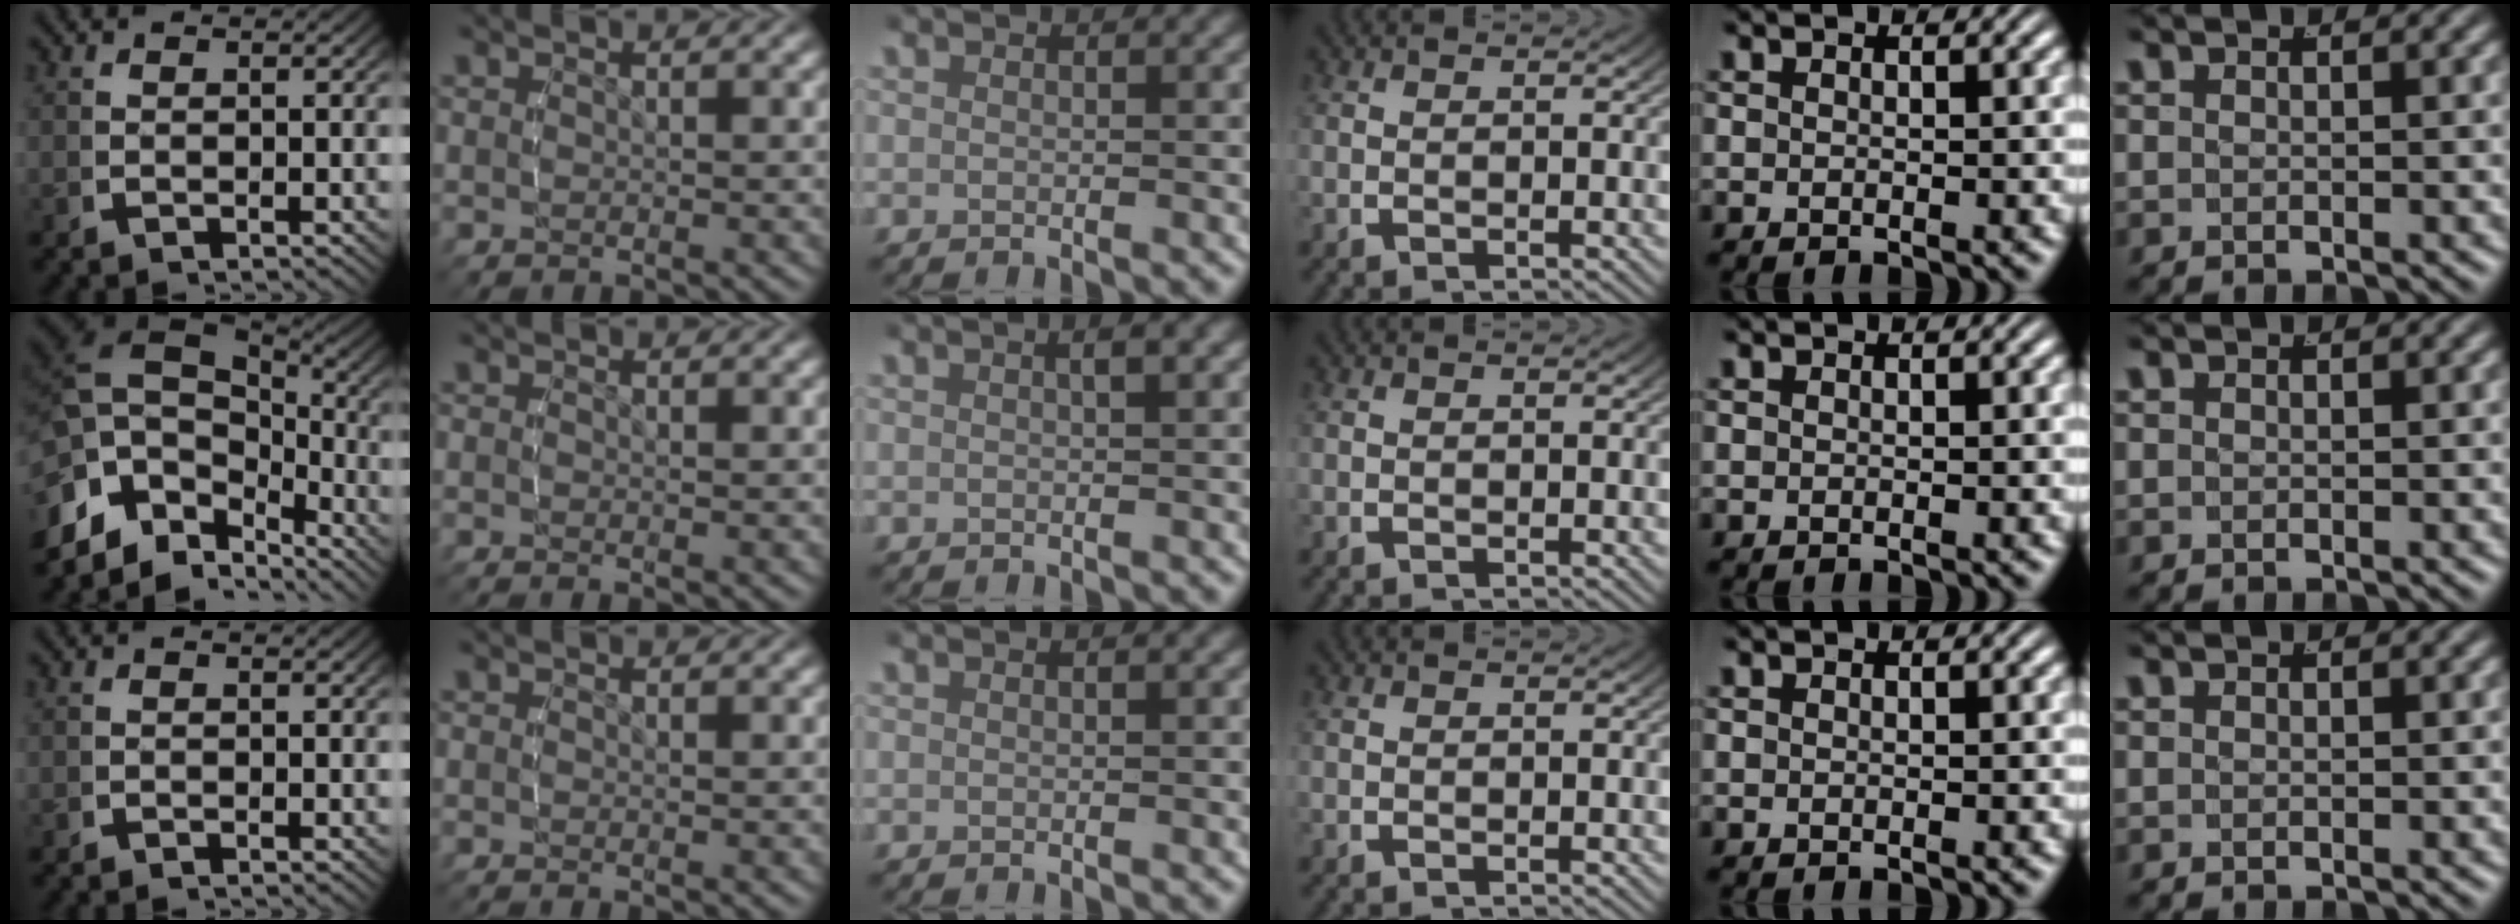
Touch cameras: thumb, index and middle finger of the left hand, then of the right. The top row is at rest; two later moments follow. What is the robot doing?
{"motion": "lift_and_place", "object": "air blower"}